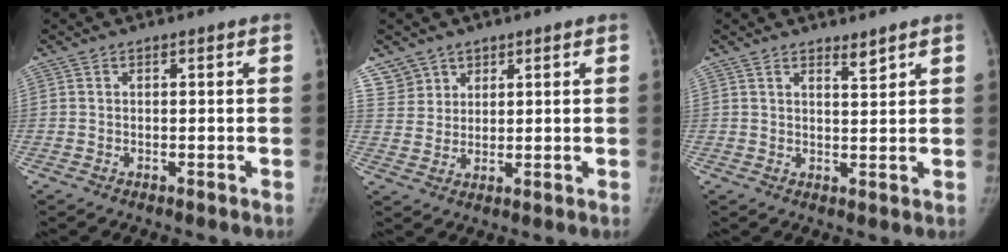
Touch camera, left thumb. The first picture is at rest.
{"total": 5.0, "force": [3.5, 3.5, -0.7], "torque": [0.044, -0.027, 0.068]}
{"total": 2.1, "force": [1.8, 0.2, 0.9], "torque": [-0.011, -0.020, 0.032]}